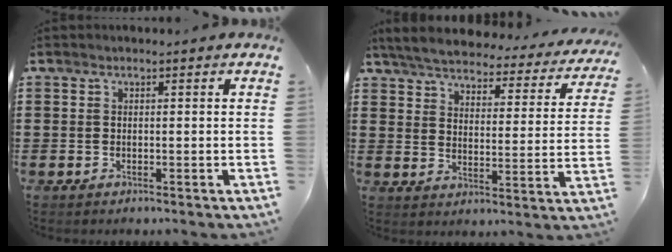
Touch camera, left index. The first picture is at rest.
{"total": 4.9, "force": [4.7, 0.3, 1.3], "torque": [-0.053, -0.035, 0.077]}